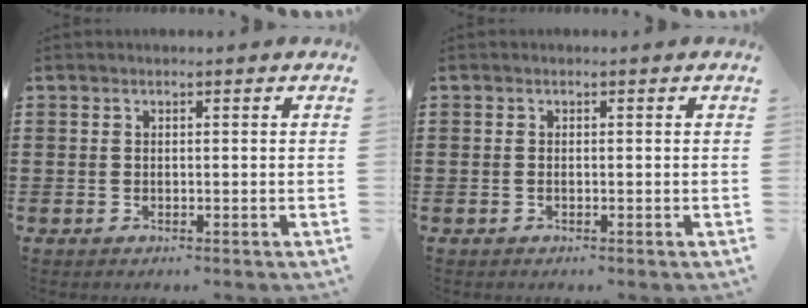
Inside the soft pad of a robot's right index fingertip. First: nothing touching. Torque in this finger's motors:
{"motor_torque": [0.31, 0.36, 0.03, 0.01]}